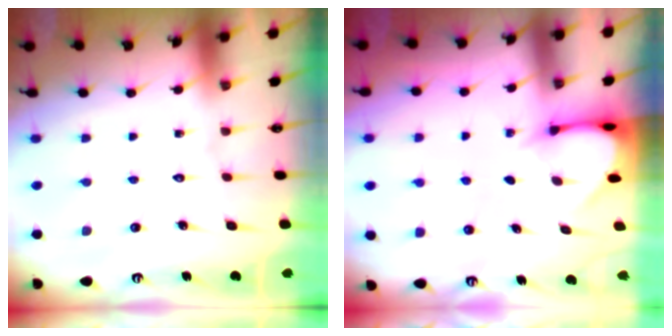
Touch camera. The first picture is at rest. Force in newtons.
{"total": 3.1, "press": 3.1, "slide": 0.2}